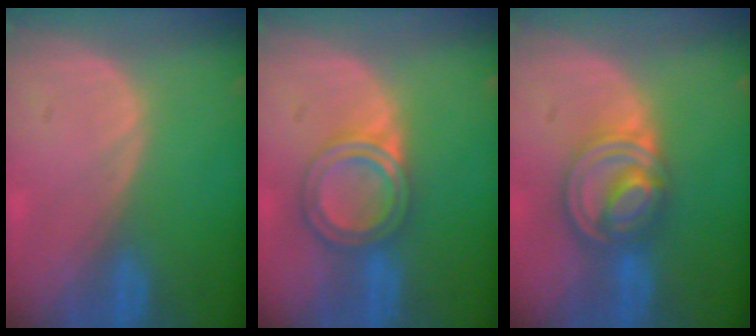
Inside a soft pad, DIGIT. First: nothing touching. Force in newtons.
{"total": 6.1, "press": 5.5, "slide": 2.8}
{"total": 8.1, "press": 7.0, "slide": 4.2}